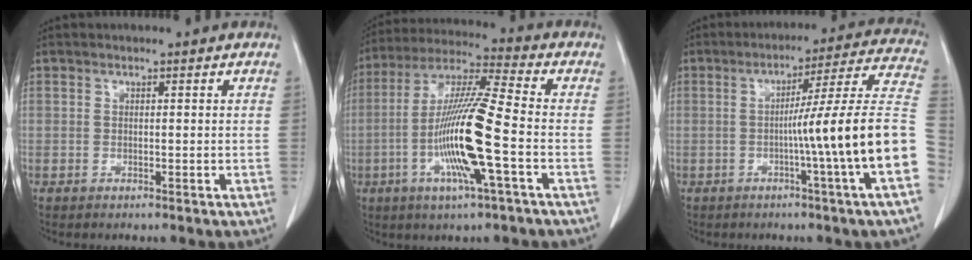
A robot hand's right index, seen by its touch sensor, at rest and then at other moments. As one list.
[{"total": 15.1, "force": [-3.8, 0.2, 14.6], "torque": [-0.291, -0.008, -0.079]}, {"total": 16.8, "force": [-3.6, -2.9, 16.1], "torque": [-0.201, 0.009, -0.062]}]